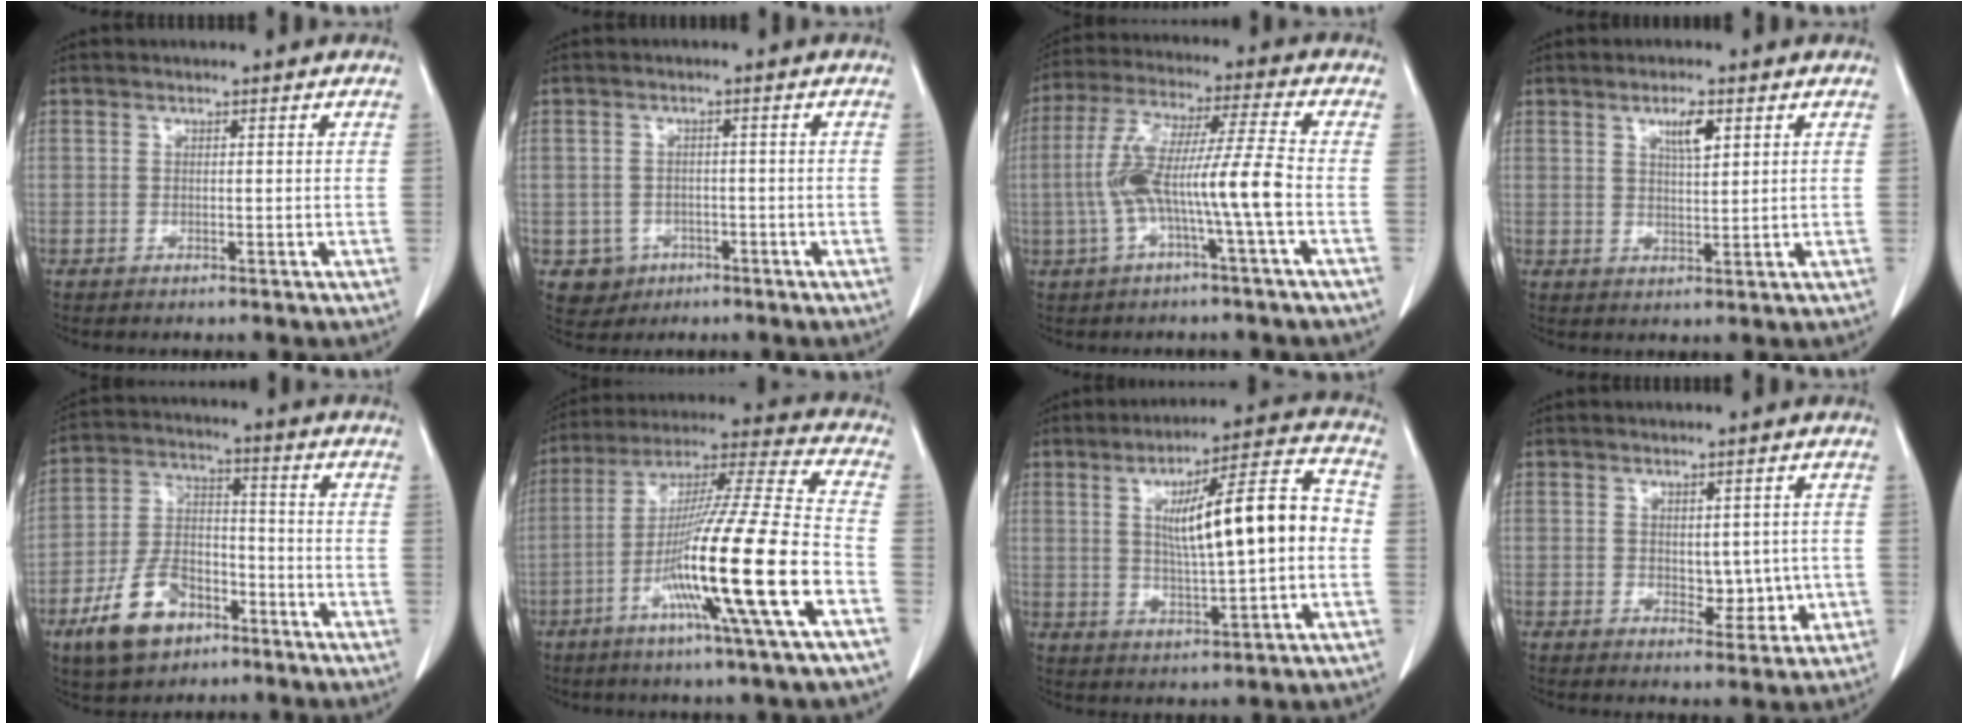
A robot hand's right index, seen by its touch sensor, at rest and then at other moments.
{"total": 3.9, "force": [-1.7, 3.5, 0.3], "torque": [0.000, 0.011, -0.018]}
{"total": 11.2, "force": [-2.6, -0.6, 10.9], "torque": [-0.221, 0.023, -0.049]}
{"total": 4.0, "force": [2.0, 1.1, 3.3], "torque": [-0.059, -0.001, 0.035]}
{"total": 11.4, "force": [-6.6, 6.3, 6.8], "torque": [-0.145, 0.011, -0.117]}
{"total": 20.7, "force": [-7.6, -1.2, 19.2], "torque": [-0.348, -0.022, -0.143]}
{"total": 14.5, "force": [1.0, 2.0, 14.3], "torque": [-0.218, 0.026, 0.017]}
{"total": 4.1, "force": [-0.1, 2.5, 3.3], "torque": [-0.033, -0.002, 0.010]}